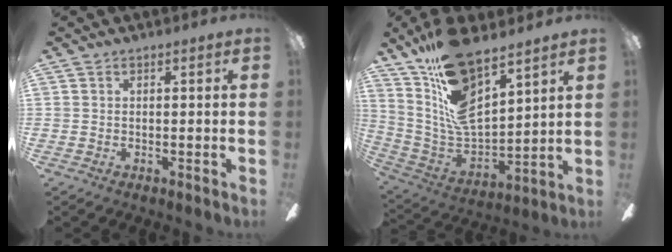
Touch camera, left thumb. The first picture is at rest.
{"total": 17.8, "force": [11.2, 7.5, 11.7], "torque": [-0.232, -0.071, 0.202]}